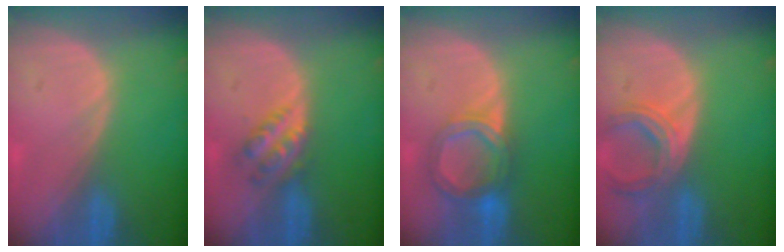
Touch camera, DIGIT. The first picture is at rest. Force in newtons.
{"total": 4.6, "press": 4.1, "slide": 2.2}
{"total": 6.5, "press": 5.7, "slide": 3.1}
{"total": 6.0, "press": 5.5, "slide": 2.3}